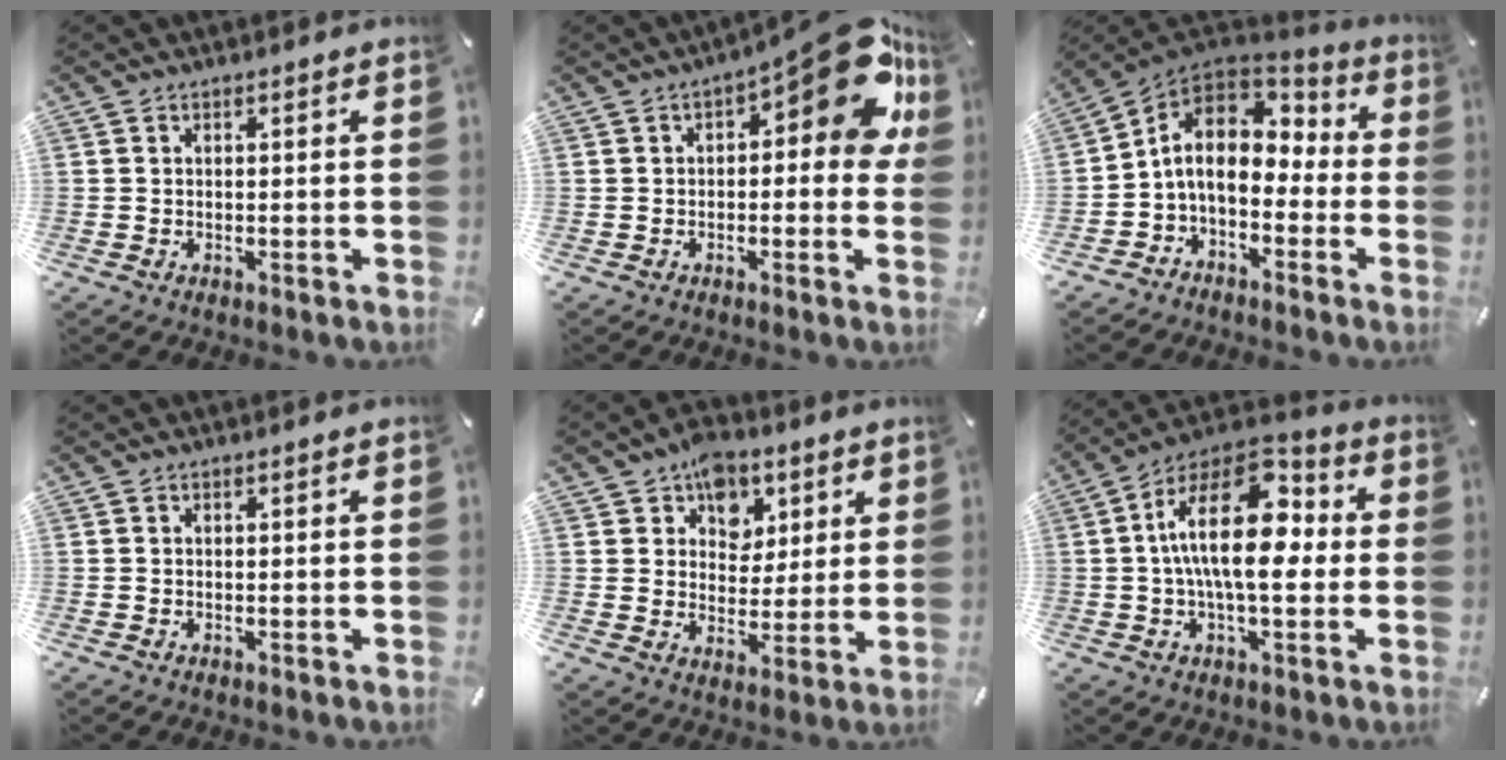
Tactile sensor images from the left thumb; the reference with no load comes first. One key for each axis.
{"total": 15.4, "fx": 5.5, "fy": 6.3, "fz": 12.9, "tx": -0.152, "ty": -0.045, "tz": 0.086}
{"total": 10.0, "fx": -0.9, "fy": 7.5, "fz": 6.6, "tx": -0.131, "ty": 0.007, "tz": -0.015}
{"total": 0.0}
{"total": 9.2, "fx": 4.9, "fy": 7.5, "fz": 2.0, "tx": -0.021, "ty": -0.036, "tz": 0.087}
{"total": 18.6, "fx": 1.9, "fy": 9.5, "fz": 15.9, "tx": -0.282, "ty": -0.015, "tz": 0.026}